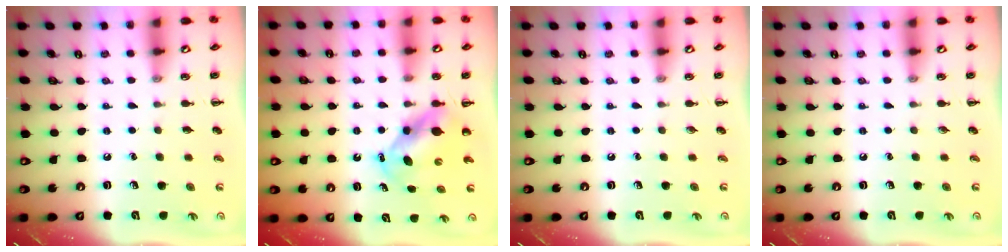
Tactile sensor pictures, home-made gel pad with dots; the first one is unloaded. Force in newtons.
{"total": 5.5, "press": 5.4, "slide": 0.9}
{"total": 0.0}
{"total": 0.0}